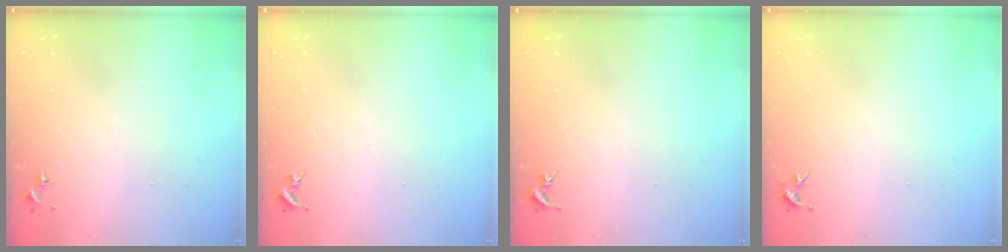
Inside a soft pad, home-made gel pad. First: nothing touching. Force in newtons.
{"total": 0.0}
{"total": 0.0}
{"total": 4.2, "press": 4.2, "slide": 0.5}